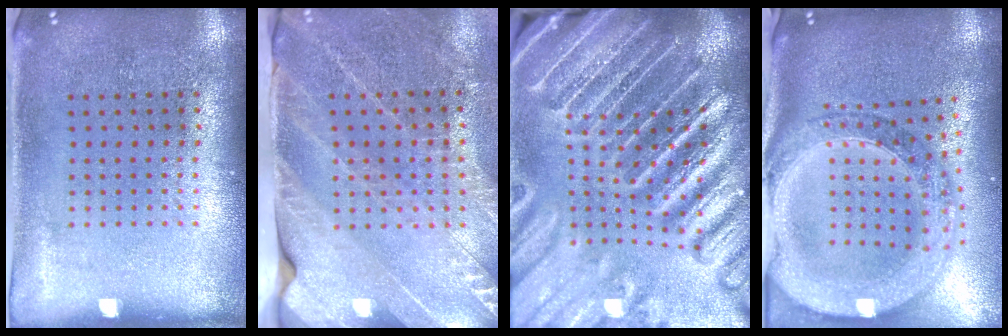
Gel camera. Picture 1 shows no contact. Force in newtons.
{"total": 3.4, "press": 2.9, "slide": 1.7}
{"total": 5.3, "press": 4.7, "slide": 2.4}
{"total": 2.8, "press": 2.4, "slide": 1.4}